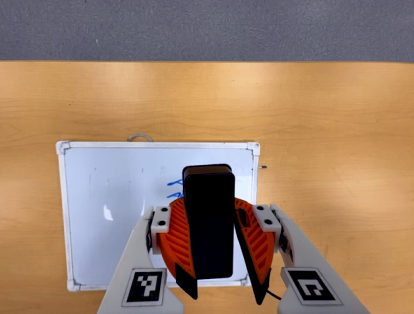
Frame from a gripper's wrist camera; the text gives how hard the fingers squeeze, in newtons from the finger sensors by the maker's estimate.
{"total": 8.9, "left": 9.4, "right": 8.3}